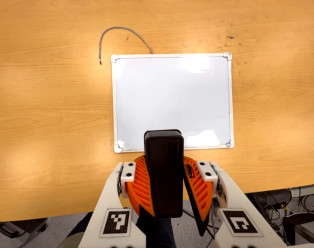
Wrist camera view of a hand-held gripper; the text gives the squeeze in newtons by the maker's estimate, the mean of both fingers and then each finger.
{"total": 10.9, "left": 10.8, "right": 10.9}